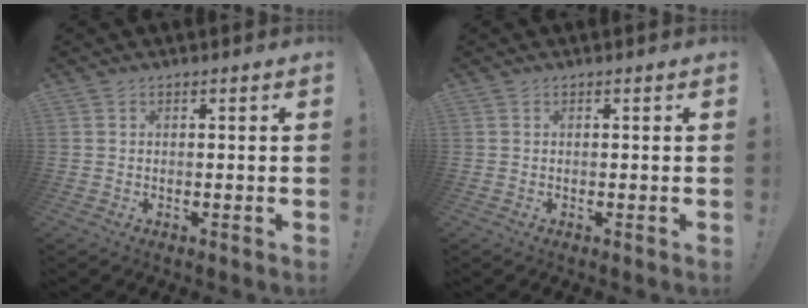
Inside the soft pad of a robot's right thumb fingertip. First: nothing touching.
{"total": 0.0}